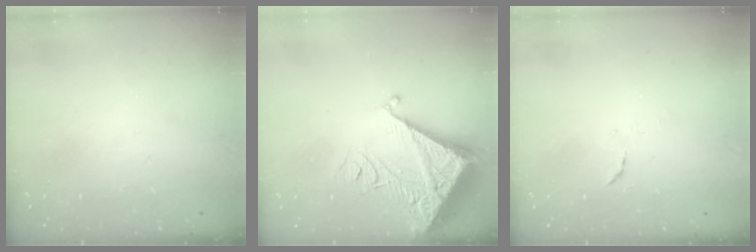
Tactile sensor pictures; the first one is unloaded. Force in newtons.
{"total": 7.4, "press": 7.3, "slide": 0.8}
{"total": 6.3, "press": 6.2, "slide": 0.6}